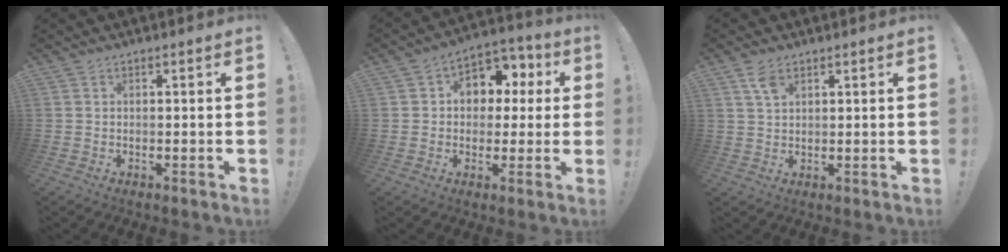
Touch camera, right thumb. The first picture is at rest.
{"total": 8.7, "force": [1.4, 7.7, 3.9], "torque": [-0.044, -0.005, 0.030]}
{"total": 3.9, "force": [2.2, 2.0, 2.6], "torque": [-0.048, -0.004, 0.040]}